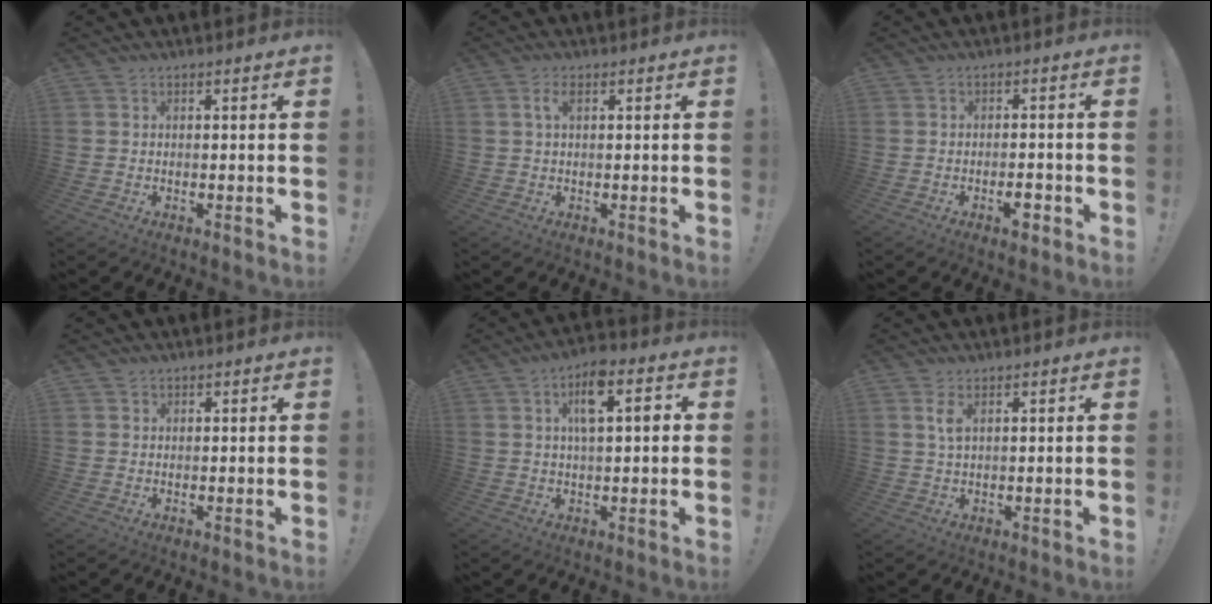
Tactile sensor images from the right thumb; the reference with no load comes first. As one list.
[{"total": 2.6, "force": [0.9, 0.6, 2.4], "torque": [-0.041, 0.003, 0.013]}, {"total": 3.8, "force": [-2.3, 1.0, 2.9], "torque": [-0.035, 0.007, -0.039]}, {"total": 0.9, "force": [0.7, 0.6, 0.1], "torque": [0.003, -0.002, 0.013]}, {"total": 9.6, "force": [2.6, 3.7, 8.4], "torque": [-0.126, 0.009, 0.039]}, {"total": 3.0, "force": [1.1, 0.9, 2.7], "torque": [-0.052, 0.001, 0.017]}]